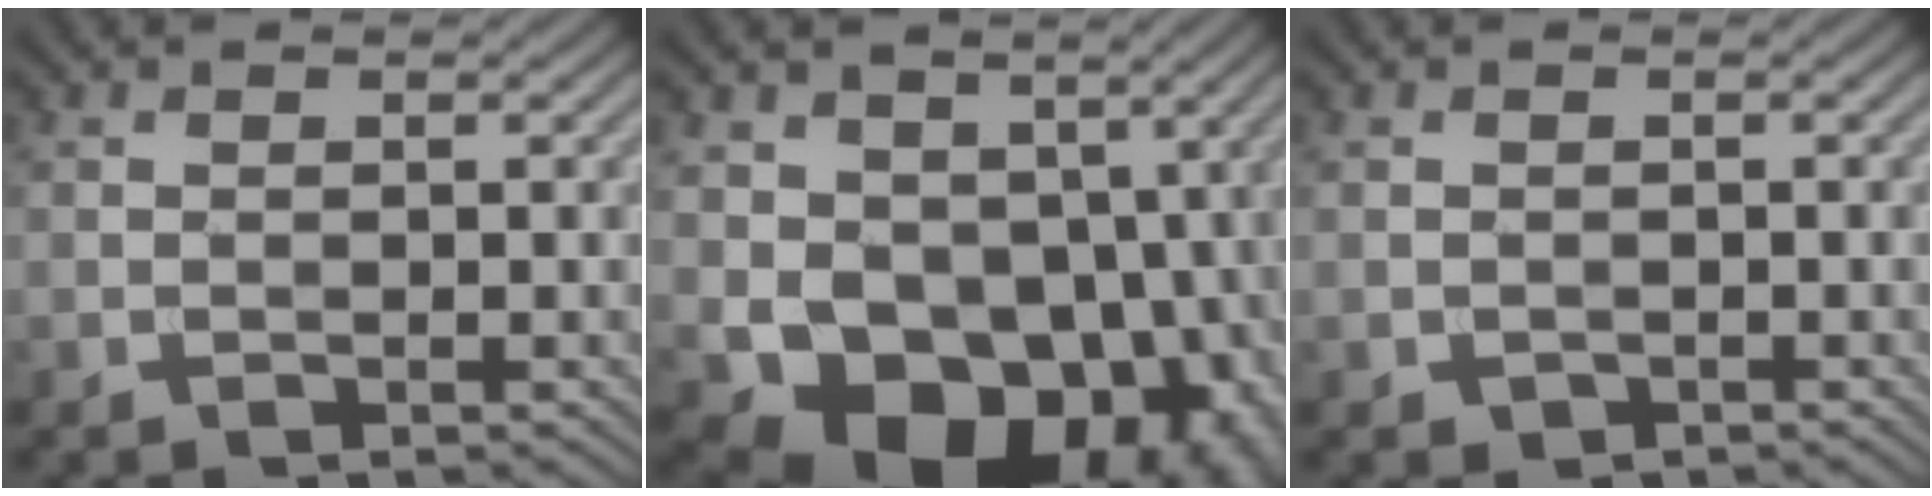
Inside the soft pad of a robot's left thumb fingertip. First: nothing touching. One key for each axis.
{"total": 14.7, "fx": -1.8, "fy": 11.0, "fz": 9.6, "tx": -0.147, "ty": -0.039, "tz": -0.019}
{"total": 1.0, "fx": -0.5, "fy": 0.9, "fz": 0.3, "tx": -0.005, "ty": -0.008, "tz": -0.008}